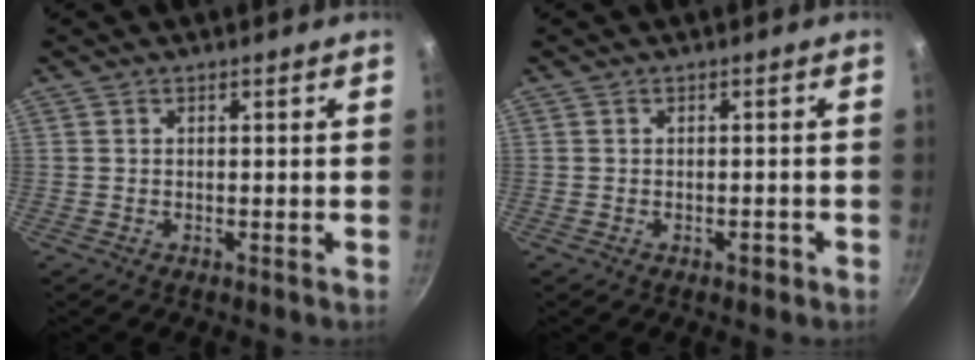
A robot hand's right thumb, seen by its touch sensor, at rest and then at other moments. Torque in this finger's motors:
{"motor_torque": [0.52, -0.25, 0.01, -0.20, -0.03]}